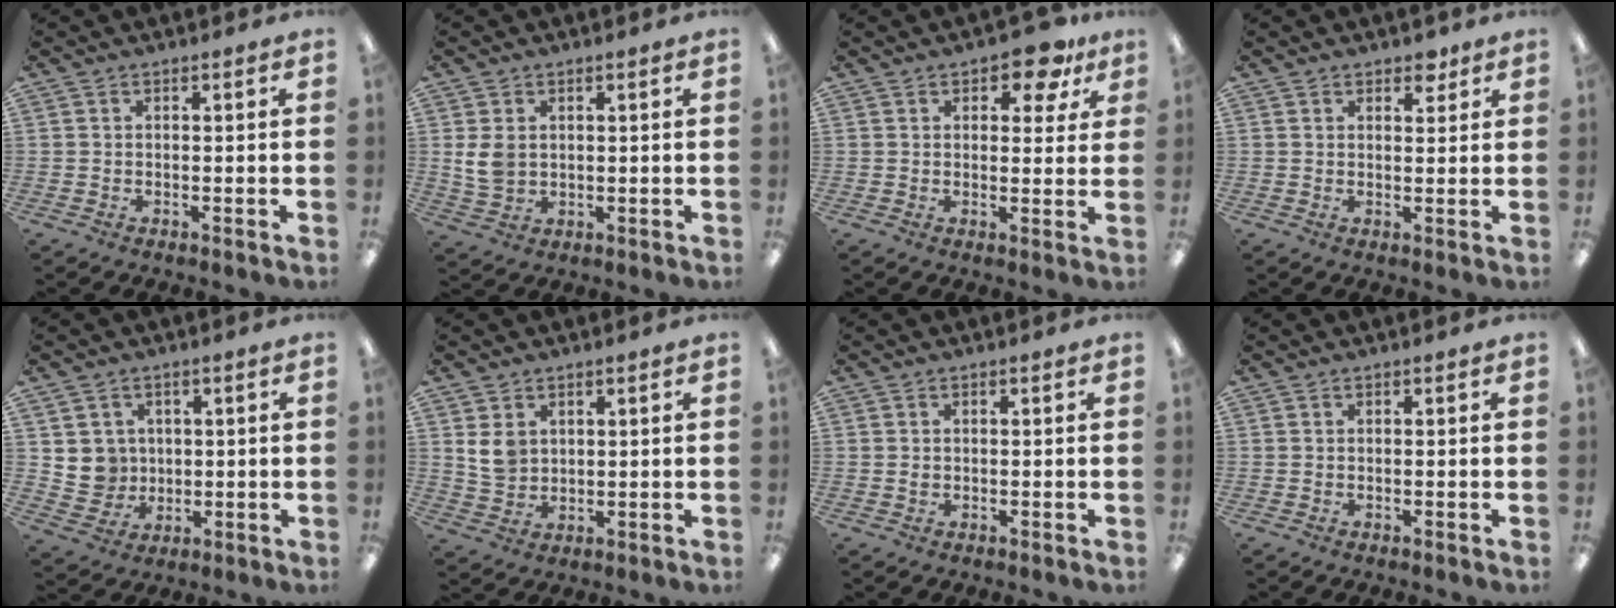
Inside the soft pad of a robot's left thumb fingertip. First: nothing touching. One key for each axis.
{"total": 5.5, "fx": 1.0, "fy": 4.3, "fz": 3.3, "tx": -0.072, "ty": 0.000, "tz": 0.018}
{"total": 7.6, "fx": 4.8, "fy": 3.7, "fz": 4.6, "tx": -0.047, "ty": -0.022, "tz": 0.077}
{"total": 3.2, "fx": 2.5, "fy": 1.8, "fz": 0.9, "tx": 0.003, "ty": -0.009, "tz": 0.042}
{"total": 6.0, "fx": 1.7, "fy": 5.8, "fz": 0.1, "tx": -0.012, "ty": 0.001, "tz": 0.037}
{"total": 5.4, "fx": 2.2, "fy": 4.4, "fz": 2.3, "tx": -0.037, "ty": 0.001, "tz": 0.041}
{"total": 0.8, "fx": 0.0, "fy": 0.7, "fz": 0.4, "tx": -0.007, "ty": 0.004, "tz": -0.002}
{"total": 0.0}